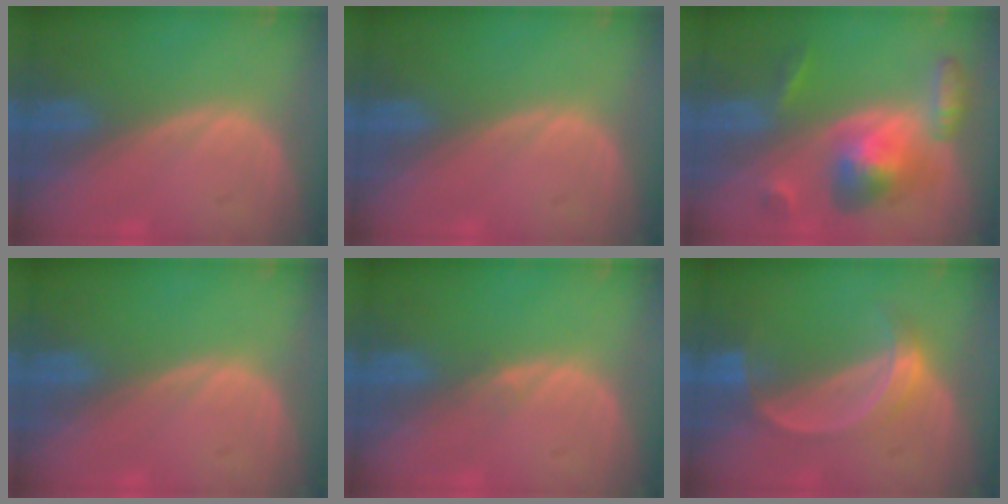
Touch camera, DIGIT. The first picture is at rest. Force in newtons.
{"total": 0.0}
{"total": 7.9, "press": 7.9, "slide": 0.5}
{"total": 0.0}
{"total": 0.7, "press": 0.7, "slide": 0.1}
{"total": 5.2, "press": 4.7, "slide": 2.2}